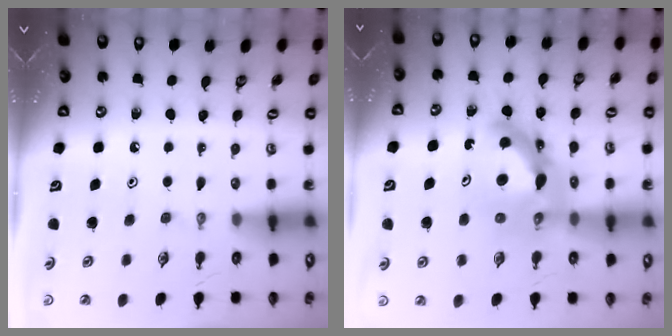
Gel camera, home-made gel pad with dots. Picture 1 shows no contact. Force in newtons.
{"total": 12.7, "press": 12.6, "slide": 1.1}